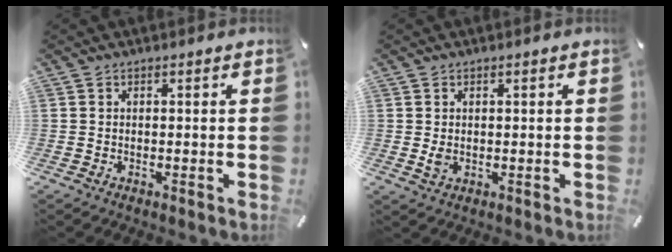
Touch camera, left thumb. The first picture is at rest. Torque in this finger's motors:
{"motor_torque": [0.23, 0.31, 0.28, -0.03, 0.00]}